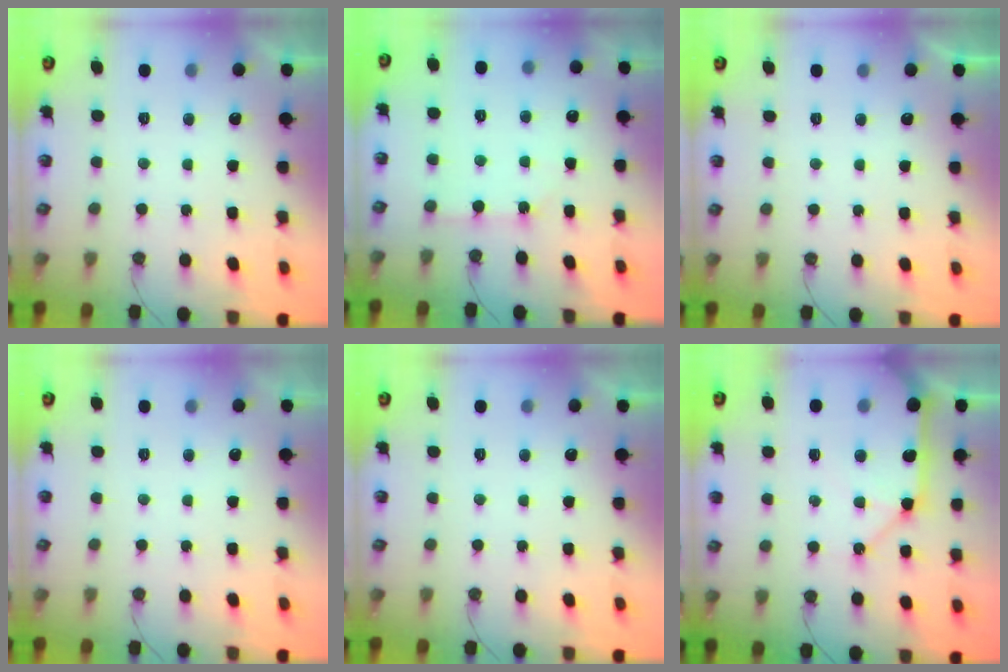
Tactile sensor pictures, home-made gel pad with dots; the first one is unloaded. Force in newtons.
{"total": 2.4, "press": 2.4, "slide": 0.3}
{"total": 0.0}
{"total": 0.0}
{"total": 0.0}
{"total": 14.4, "press": 14.3, "slide": 2.1}